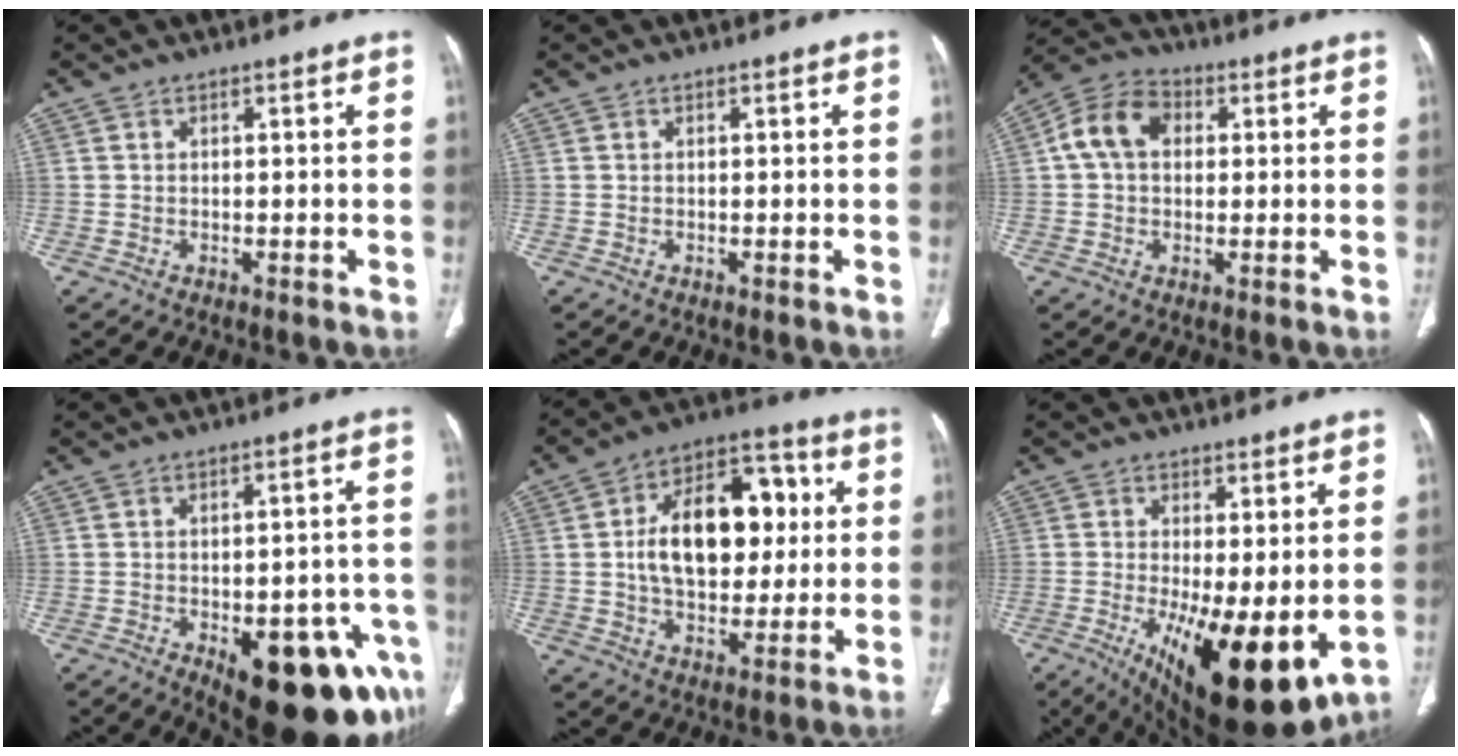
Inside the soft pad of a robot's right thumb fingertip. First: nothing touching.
{"total": 0.0}
{"total": 9.3, "force": [1.7, 6.9, 6.1], "torque": [-0.107, 0.023, 0.022]}
{"total": 18.8, "force": [-8.4, 8.2, 14.7], "torque": [-0.127, 0.027, -0.092]}
{"total": 19.5, "force": [2.3, 12.3, 15.0], "torque": [-0.201, 0.023, 0.036]}
{"total": 16.9, "force": [-3.8, 6.1, 15.3], "torque": [-0.222, -0.033, -0.035]}